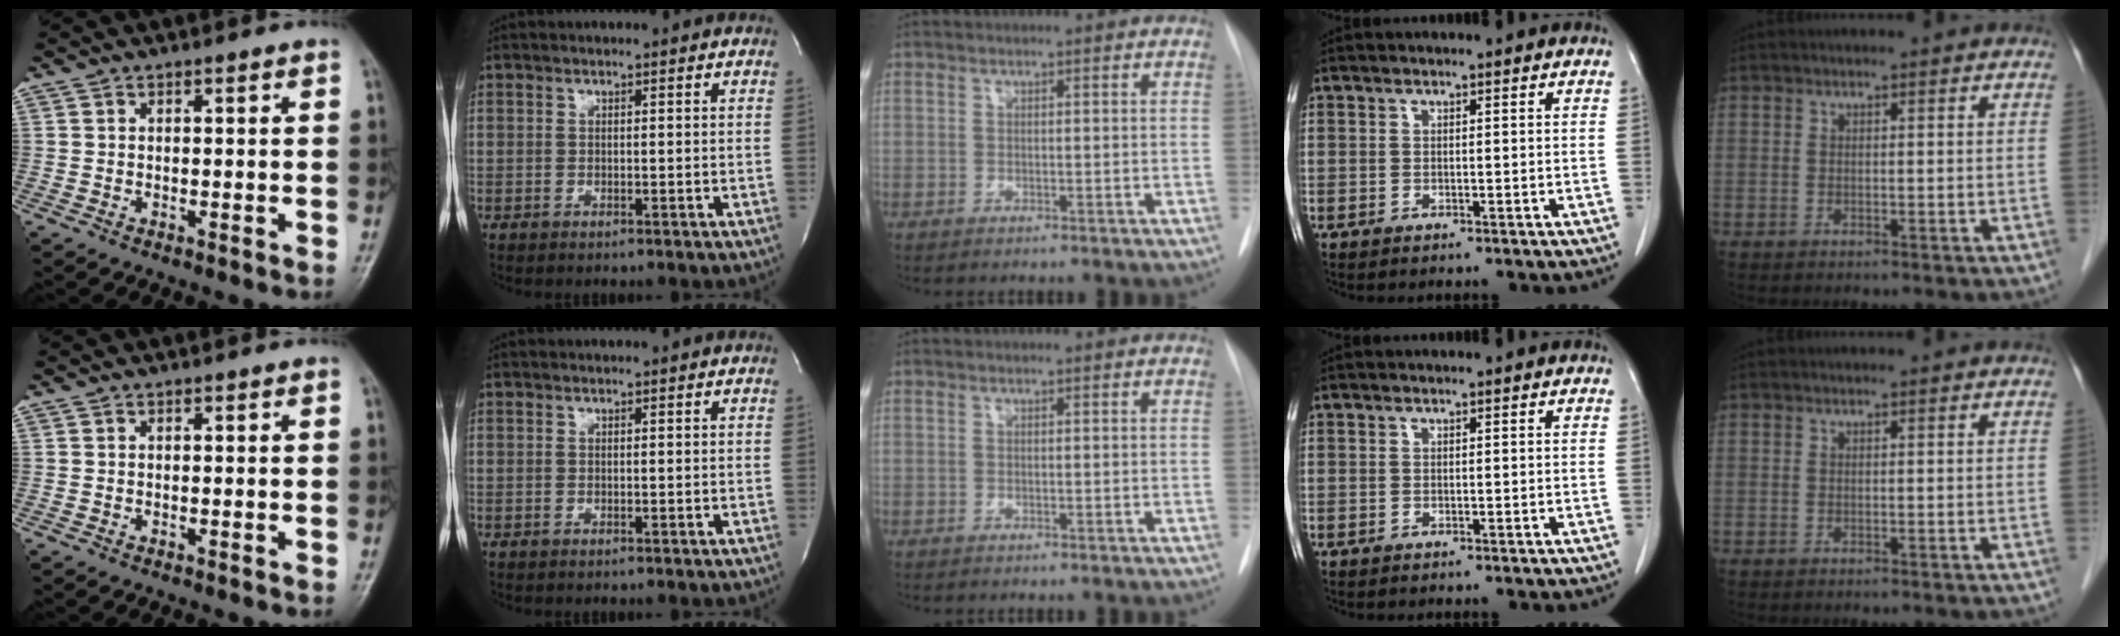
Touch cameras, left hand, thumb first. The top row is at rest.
{}